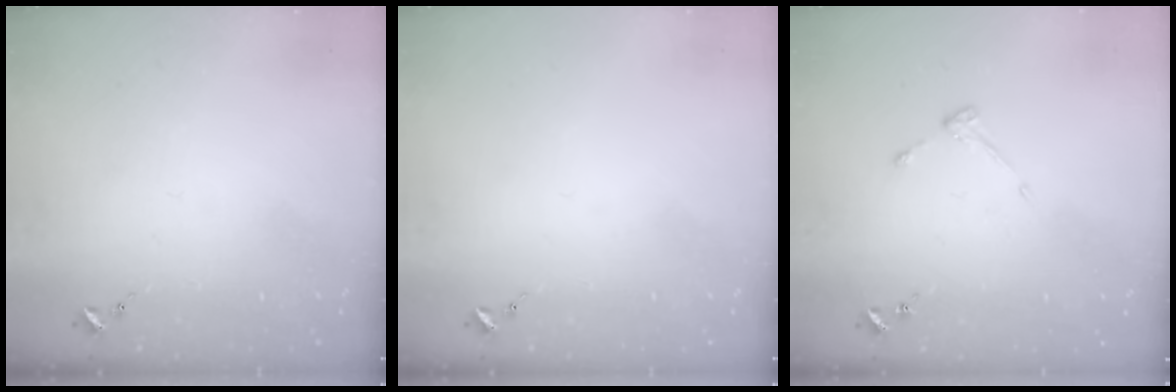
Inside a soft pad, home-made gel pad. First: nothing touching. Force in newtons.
{"total": 0.0}
{"total": 2.8, "press": 2.8, "slide": 0.3}